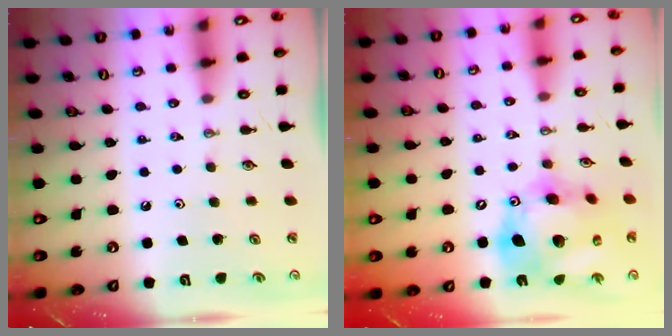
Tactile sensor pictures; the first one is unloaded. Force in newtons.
{"total": 20.4, "press": 20.2, "slide": 3.3}